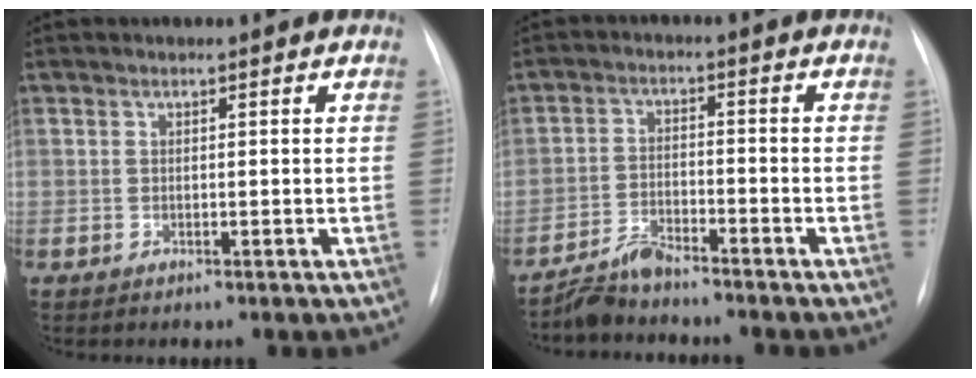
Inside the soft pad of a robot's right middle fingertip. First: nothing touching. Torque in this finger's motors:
{"motor_torque": [-0.33, -0.28, -0.06, -0.01]}